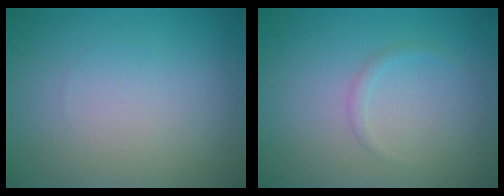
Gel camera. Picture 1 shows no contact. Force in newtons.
{"total": 0.8, "press": 0.7, "slide": 0.1}